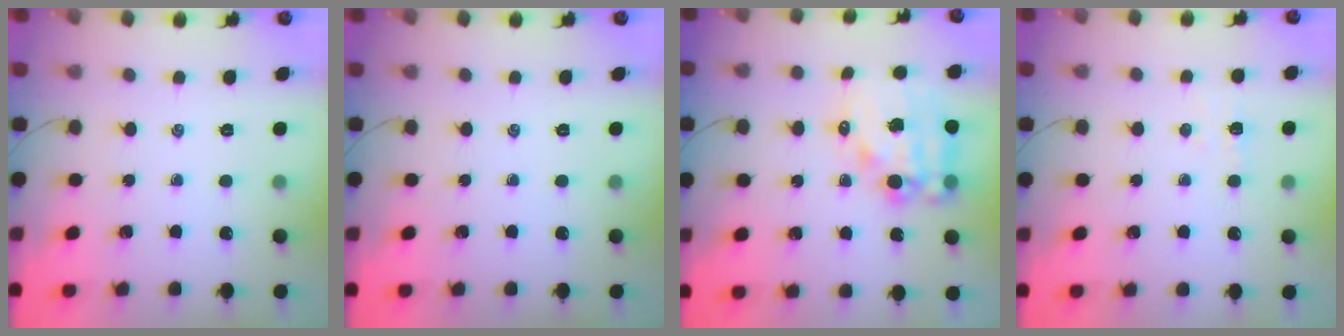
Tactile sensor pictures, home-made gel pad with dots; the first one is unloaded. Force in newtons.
{"total": 0.0}
{"total": 14.2, "press": 13.8, "slide": 3.4}
{"total": 3.5, "press": 3.4, "slide": 0.8}